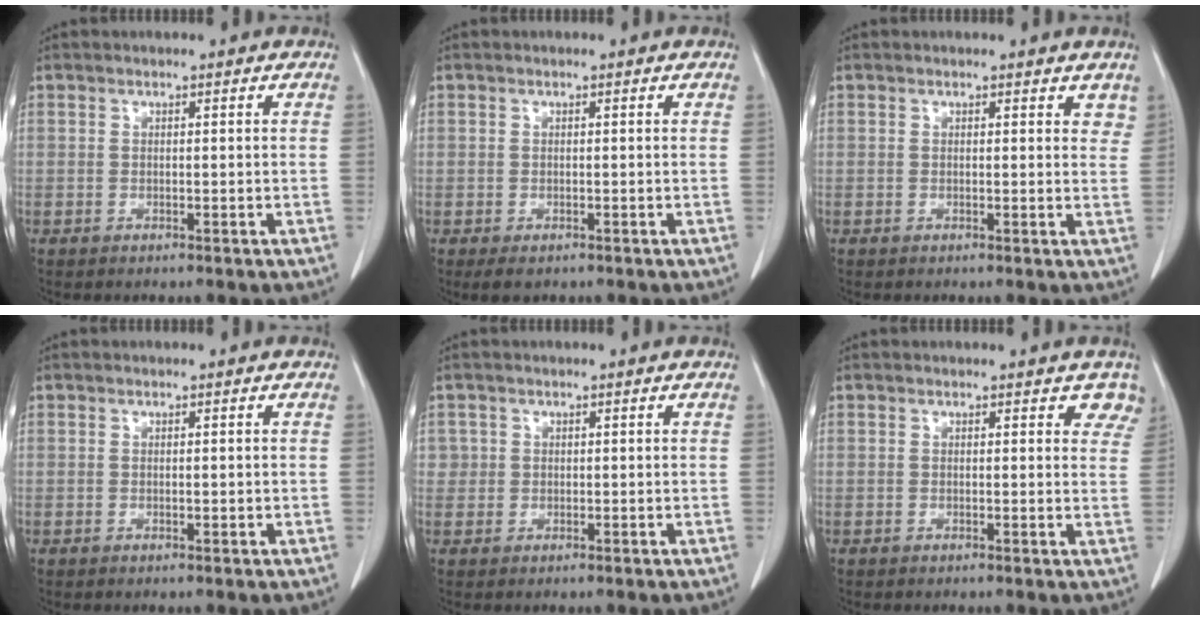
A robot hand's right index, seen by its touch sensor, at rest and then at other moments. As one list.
[{"total": 1.9, "force": [-1.0, 1.3, 0.9], "torque": [-0.014, 0.000, -0.008]}, {"total": 2.5, "force": [2.0, 1.2, 0.9], "torque": [0.005, -0.003, 0.011]}, {"total": 0.6, "force": [0.0, 0.3, 0.5], "torque": [-0.009, -0.001, 0.003]}, {"total": 1.8, "force": [0.4, 1.7, -0.1], "torque": [0.018, 0.003, 0.002]}, {"total": 3.5, "force": [3.0, 1.7, 0.7], "torque": [0.018, -0.007, 0.010]}]